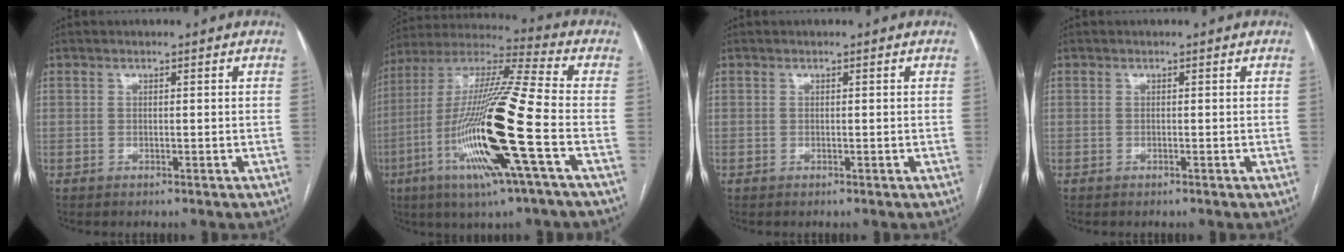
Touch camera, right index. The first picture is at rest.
{"total": 21.0, "force": [-6.4, 0.0, 20.1], "torque": [-0.413, -0.025, -0.127]}
{"total": 0.0}
{"total": 0.0}